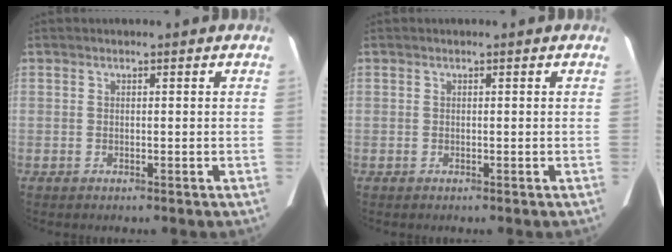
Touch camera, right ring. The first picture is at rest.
{"total": 0.0}